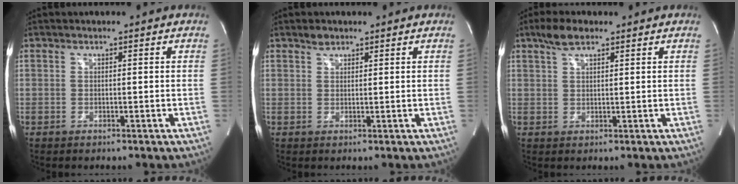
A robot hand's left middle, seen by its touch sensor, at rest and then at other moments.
{"total": 1.4, "force": [1.2, 0.7, 0.4], "torque": [-0.011, 0.000, 0.021]}
{"total": 3.7, "force": [2.7, 1.2, 2.4], "torque": [-0.057, 0.010, 0.052]}